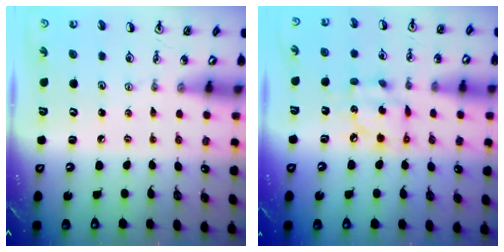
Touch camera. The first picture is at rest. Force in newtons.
{"total": 8.5, "press": 8.5, "slide": 0.6}